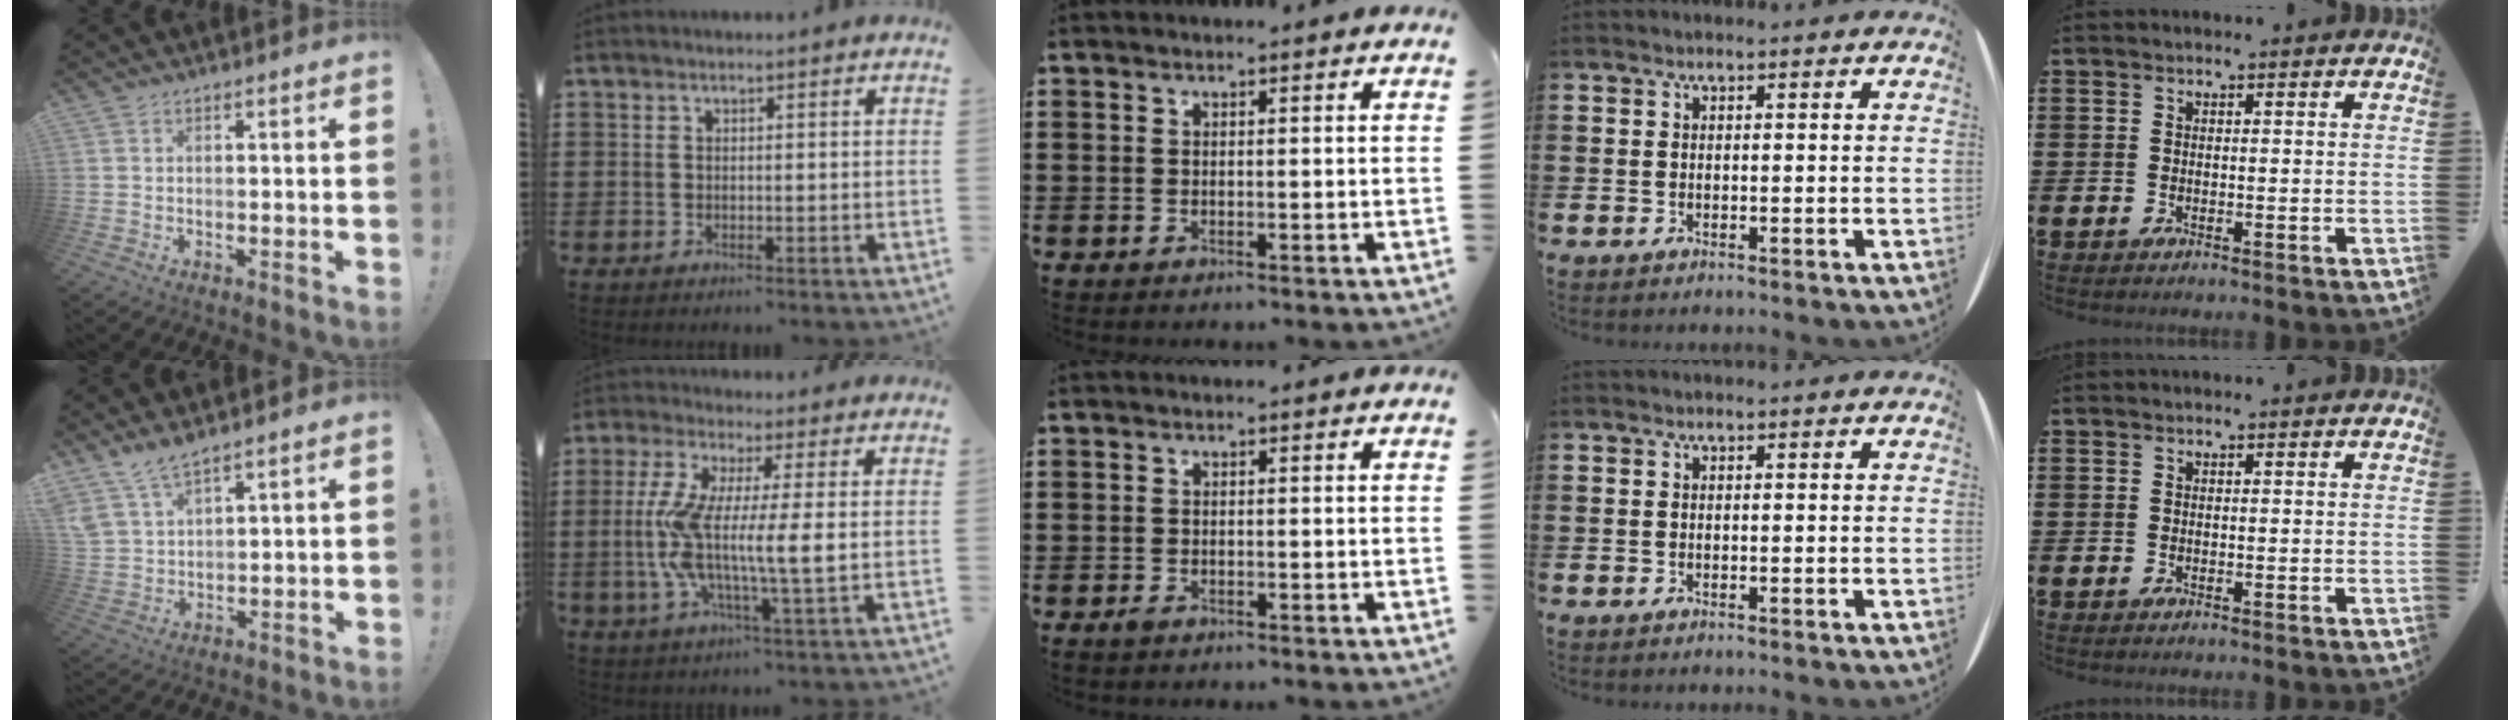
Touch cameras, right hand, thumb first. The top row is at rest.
{"thumb": {"total": 7.1, "force": [6.2, 1.9, 2.8], "torque": [-0.067, -0.033, 0.123]}, "index": {"total": 9.7, "force": [-0.3, 0.8, 9.7], "torque": [-0.204, -0.016, -0.015]}, "middle": {"total": 0.9, "force": [-0.6, 0.5, 0.5], "torque": [-0.010, -0.002, -0.013]}}